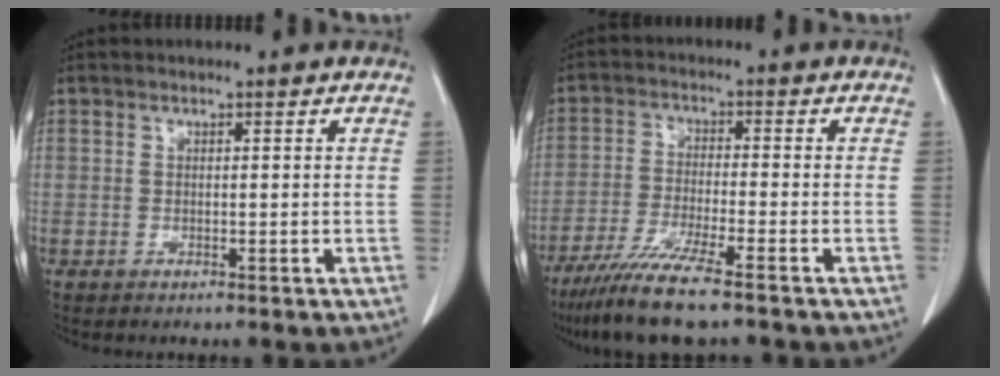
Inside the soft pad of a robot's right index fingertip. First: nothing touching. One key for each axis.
{"total": 9.6, "fx": -7.3, "fy": -0.1, "fz": 6.2, "tx": -0.112, "ty": -0.029, "tz": -0.128}